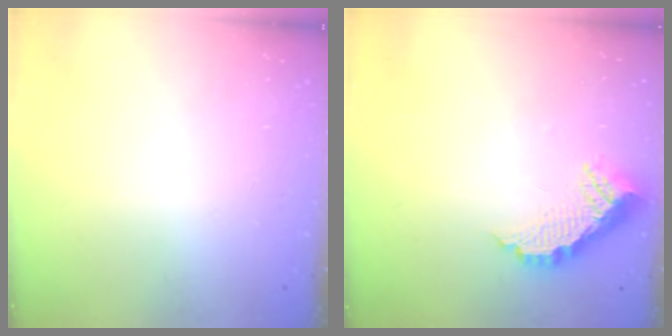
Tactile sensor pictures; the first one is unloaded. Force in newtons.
{"total": 11.0, "press": 11.0, "slide": 0.7}